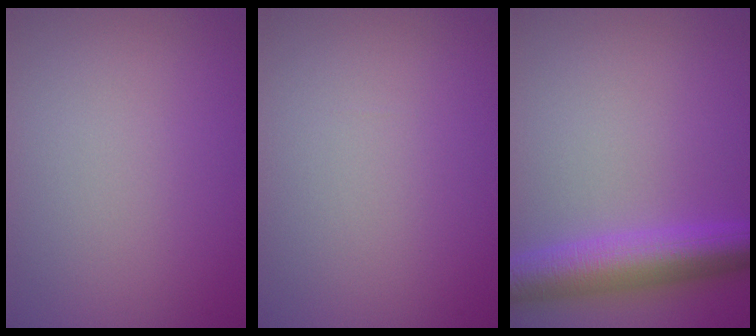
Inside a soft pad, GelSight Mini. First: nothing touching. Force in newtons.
{"total": 0.0}
{"total": 6.3, "press": 6.3, "slide": 0.1}